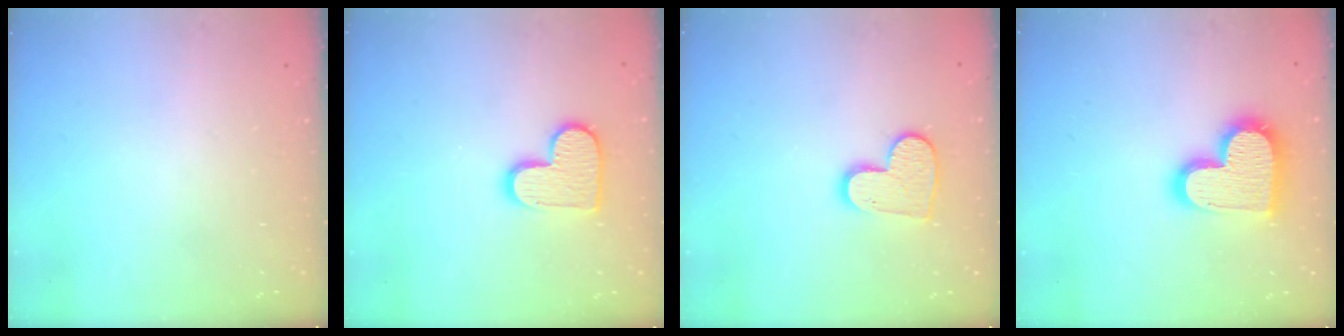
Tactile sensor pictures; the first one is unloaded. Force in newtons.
{"total": 11.9, "press": 11.9, "slide": 0.6}
{"total": 10.1, "press": 10.0, "slide": 0.6}
{"total": 17.9, "press": 17.9, "slide": 1.1}